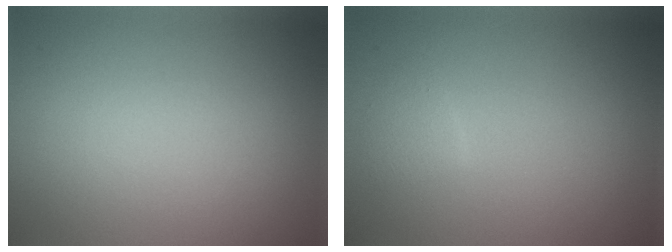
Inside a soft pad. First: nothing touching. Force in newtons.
{"total": 1.0, "press": 1.0, "slide": 0.1}